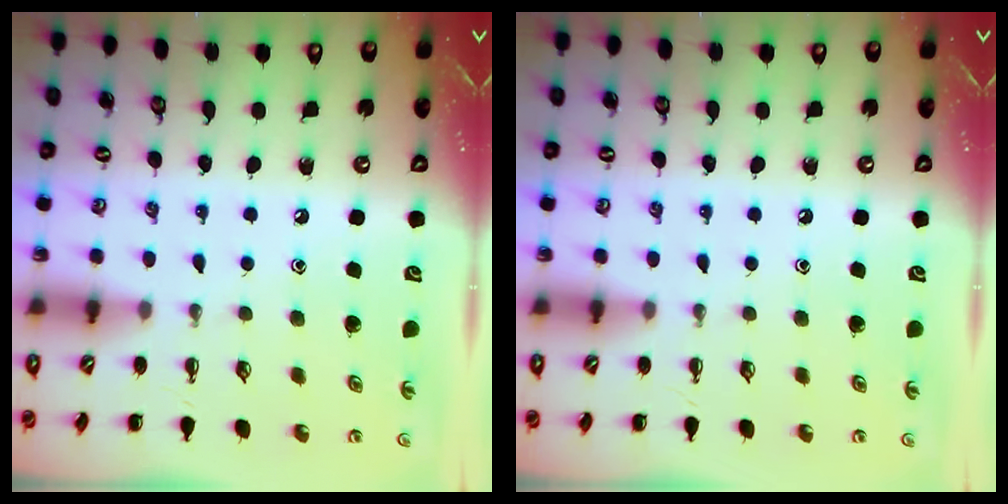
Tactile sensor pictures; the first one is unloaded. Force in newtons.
{"total": 0.0}